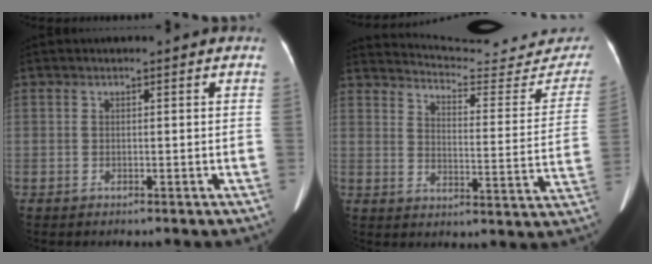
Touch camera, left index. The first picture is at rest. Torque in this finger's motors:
{"motor_torque": [0.00, -2.14, -0.12, -0.04]}